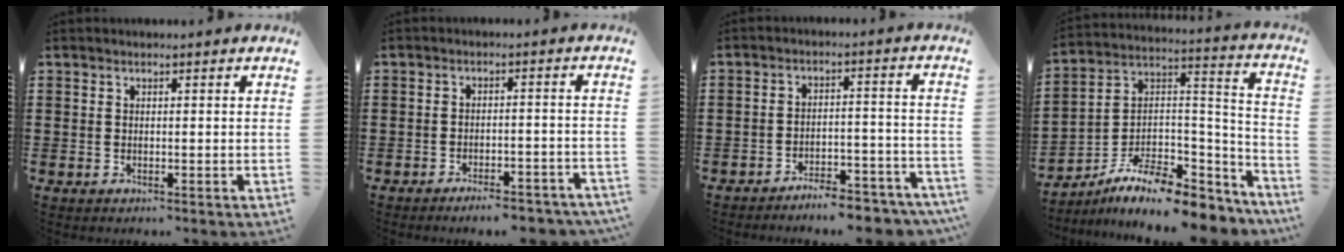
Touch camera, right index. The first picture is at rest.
{"total": 3.7, "force": [-3.5, 0.1, 1.2], "torque": [-0.020, 0.002, -0.070]}
{"total": 5.6, "force": [-5.5, 0.3, 1.1], "torque": [-0.013, 0.011, -0.107]}
{"total": 10.2, "force": [-7.5, 3.7, 5.7], "torque": [-0.108, 0.014, -0.141]}